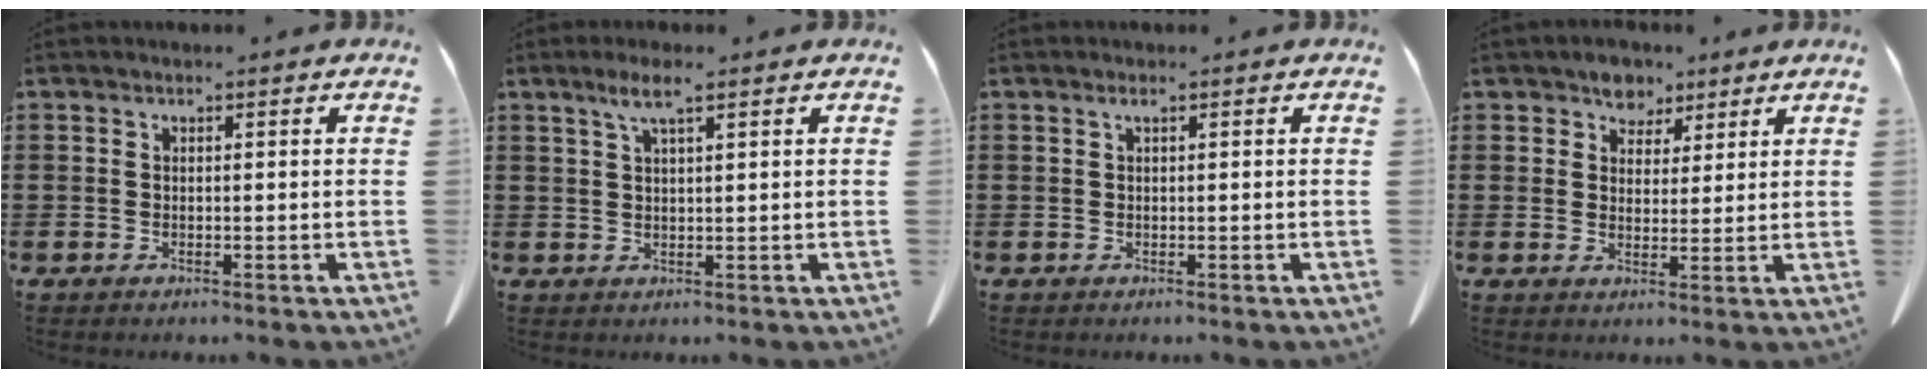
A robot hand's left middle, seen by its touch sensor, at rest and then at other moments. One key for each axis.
{"total": 3.4, "fx": 2.0, "fy": 0.4, "fz": 2.7, "tx": -0.058, "ty": 0.004, "tz": 0.034}
{"total": 0.6, "fx": 0.2, "fy": 0.0, "fz": 0.5, "tx": -0.010, "ty": 0.000, "tz": 0.005}
{"total": 4.3, "fx": 3.3, "fy": 2.8, "fz": 0.3, "tx": -0.026, "ty": 0.006, "tz": 0.060}